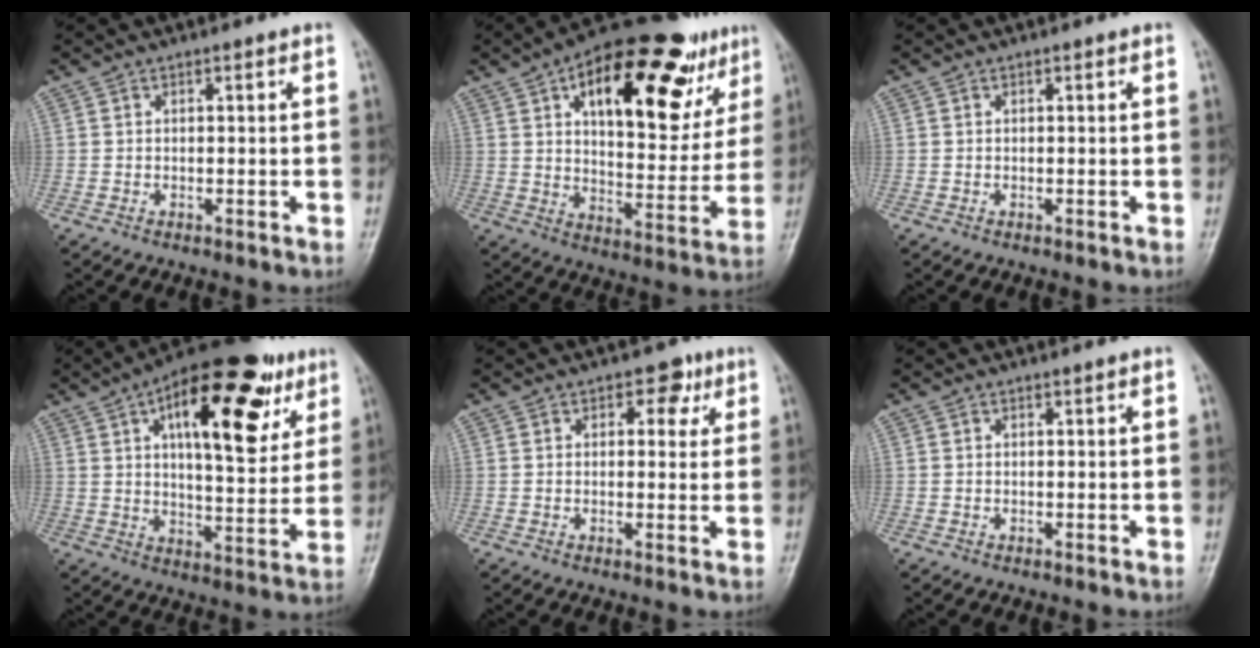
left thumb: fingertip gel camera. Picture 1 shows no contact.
{"total": 26.3, "force": [13.0, 11.9, 19.5], "torque": [-0.237, -0.013, 0.192]}
{"total": 0.0}
{"total": 23.5, "force": [10.0, 10.1, 18.7], "torque": [-0.239, -0.010, 0.146]}
{"total": 4.5, "force": [1.9, 3.1, 2.7], "torque": [0.001, -0.001, 0.017]}
{"total": 0.0}